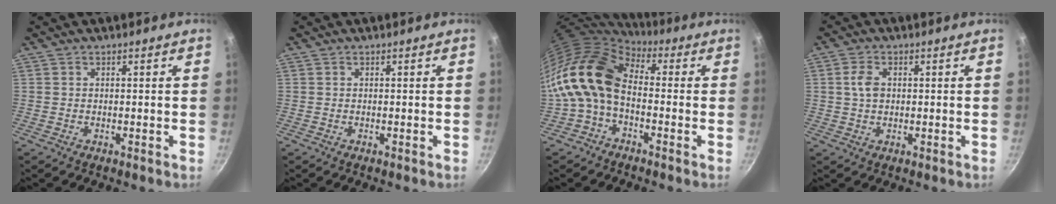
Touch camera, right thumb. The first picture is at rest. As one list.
[{"total": 0.0}, {"total": 13.2, "force": [-1.4, 8.9, 9.7], "torque": [-0.167, 0.033, -0.043]}, {"total": 3.8, "force": [0.6, 2.6, 2.7], "torque": [-0.047, 0.004, 0.009]}]